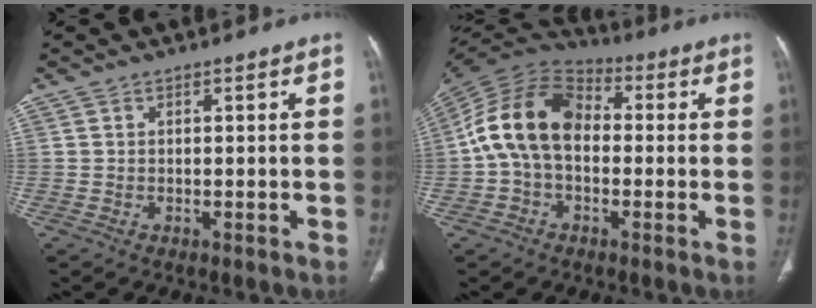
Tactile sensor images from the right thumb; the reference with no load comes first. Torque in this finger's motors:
{"motor_torque": [2.36, 2.36, 1.39, -0.48, 0.56]}